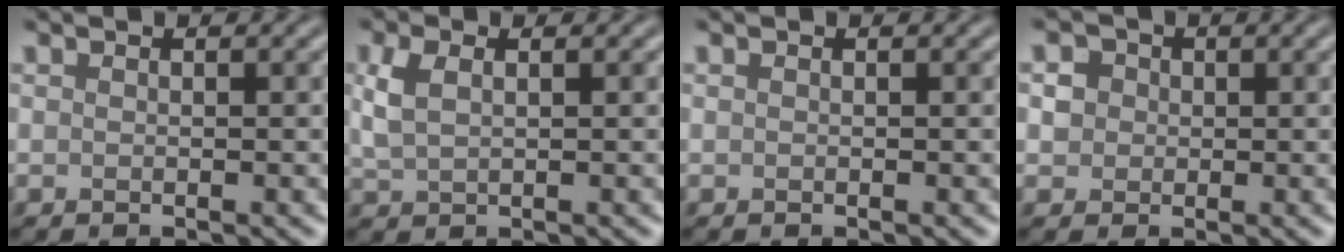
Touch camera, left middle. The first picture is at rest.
{"total": 2.7, "force": [0.9, 1.5, 2.0], "torque": [-0.052, 0.005, 0.021]}
{"total": 0.0}
{"total": 2.5, "force": [0.7, 2.2, 0.9], "torque": [-0.015, 0.007, 0.011]}